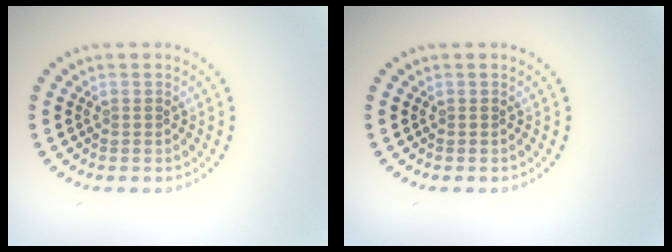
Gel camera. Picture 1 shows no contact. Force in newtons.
{"total": 0.0}